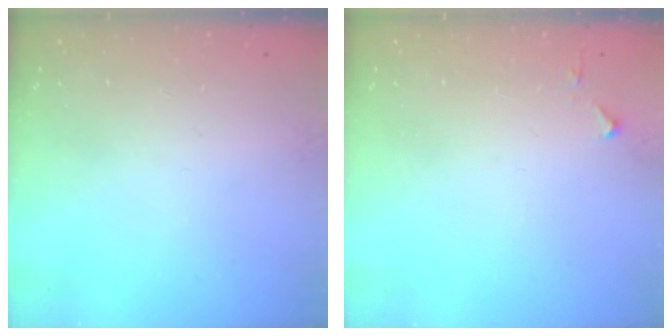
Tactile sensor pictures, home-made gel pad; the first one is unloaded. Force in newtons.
{"total": 3.7, "press": 3.7, "slide": 0.6}